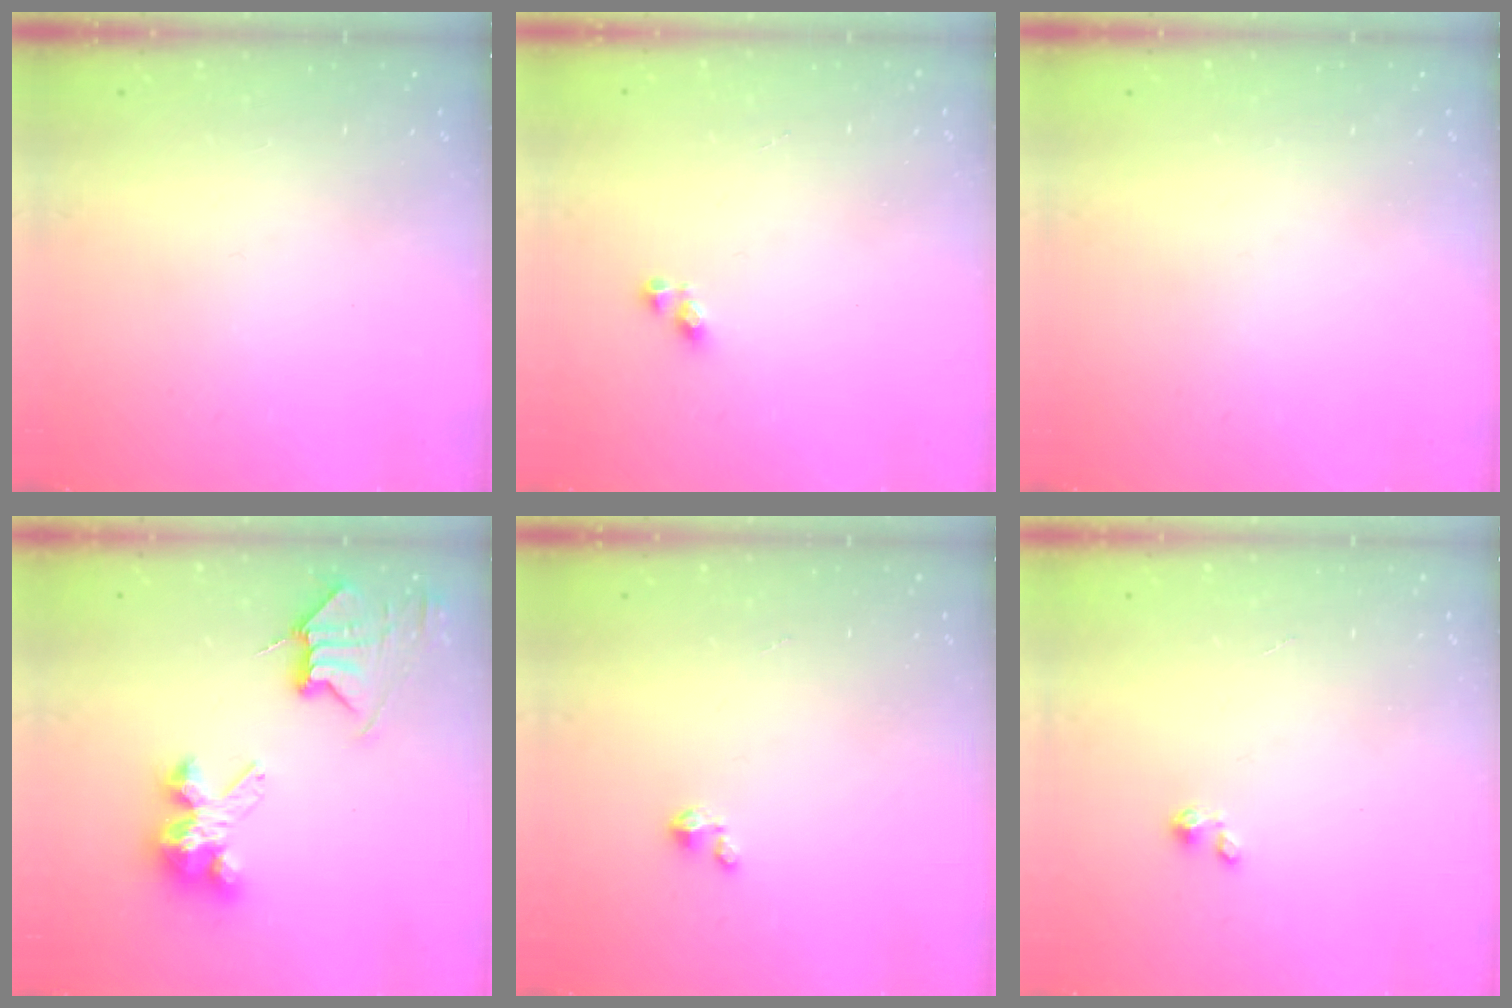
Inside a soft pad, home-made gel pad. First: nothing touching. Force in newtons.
{"total": 3.2, "press": 3.2, "slide": 0.6}
{"total": 0.0}
{"total": 8.6, "press": 8.5, "slide": 1.1}
{"total": 1.5, "press": 1.5, "slide": 0.1}
{"total": 0.0}